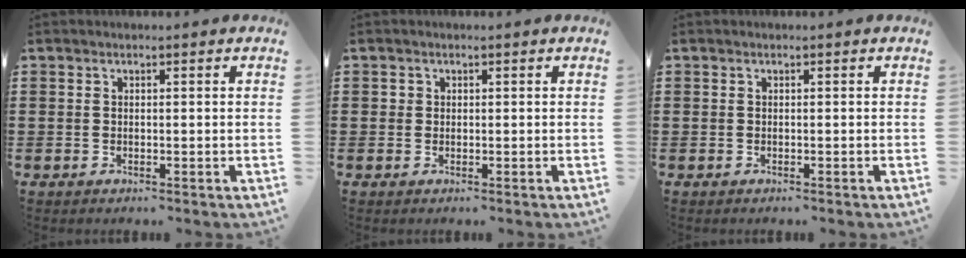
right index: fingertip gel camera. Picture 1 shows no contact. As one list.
[{"total": 0.7, "force": [0.1, 0.7, 0.2], "torque": [-0.004, 0.005, 0.001]}, {"total": 0.0}]